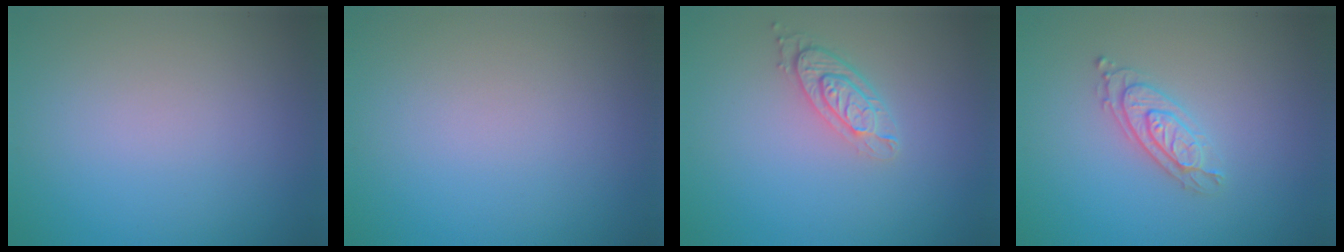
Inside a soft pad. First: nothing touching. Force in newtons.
{"total": 0.0}
{"total": 2.9, "press": 2.2, "slide": 1.9}
{"total": 2.6, "press": 2.3, "slide": 1.3}